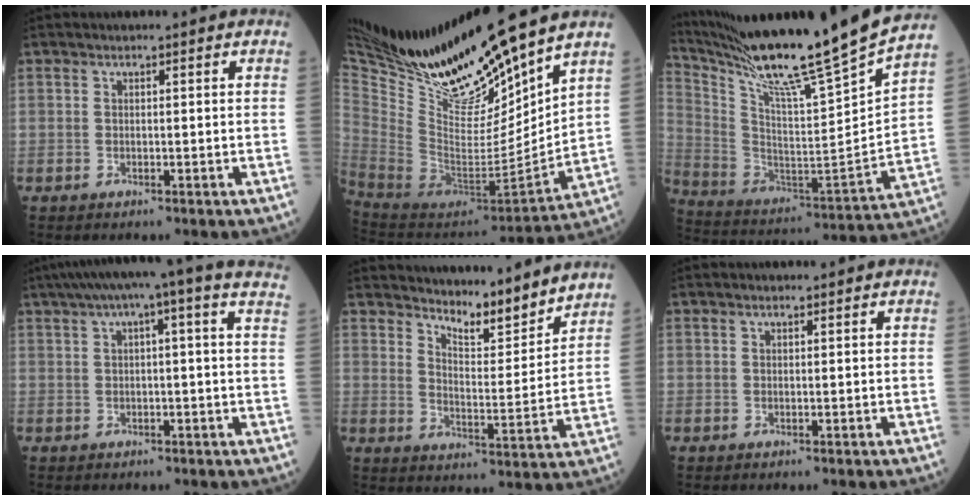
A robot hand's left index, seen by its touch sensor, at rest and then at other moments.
{"total": 22.1, "force": [19.4, 0.5, 10.6], "torque": [-0.191, -0.049, 0.356]}
{"total": 26.9, "force": [22.6, -2.3, 14.5], "torque": [-0.261, -0.073, 0.357]}
{"total": 12.1, "force": [8.3, 0.2, 8.8], "torque": [-0.141, 0.051, 0.094]}
{"total": 9.6, "force": [9.3, 0.7, 2.0], "torque": [-0.044, -0.014, 0.140]}
{"total": 1.0, "force": [1.0, 0.2, 0.2], "torque": [-0.008, 0.010, 0.017]}